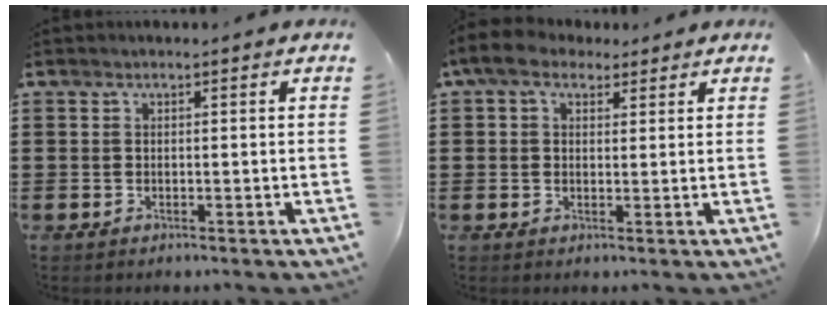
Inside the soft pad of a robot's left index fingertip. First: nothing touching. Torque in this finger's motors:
{"motor_torque": [1.94, -0.20, 0.27, 0.12]}